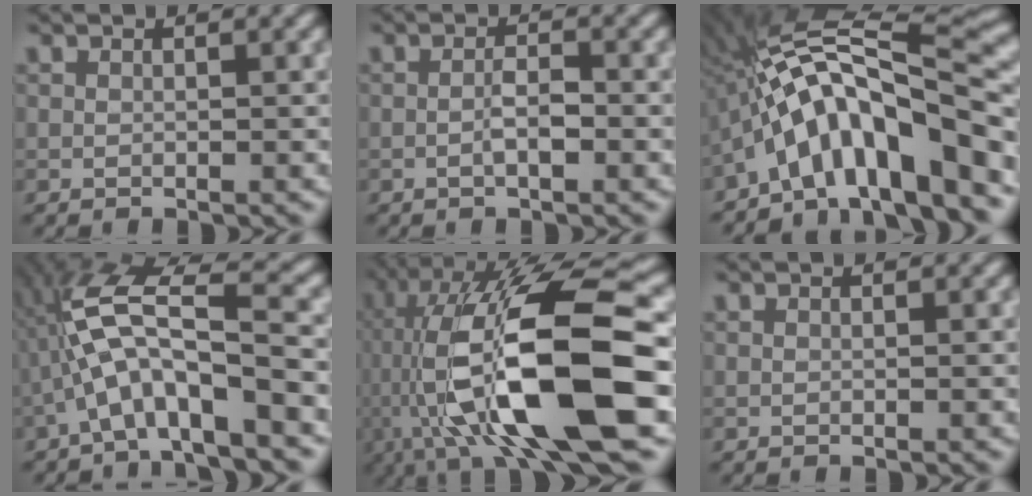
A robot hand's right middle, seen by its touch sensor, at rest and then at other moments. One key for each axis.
{"total": 1.4, "fx": -0.6, "fy": 0.2, "fz": 1.2, "tx": -0.025, "ty": 0.010, "tz": -0.007}
{"total": 13.1, "fx": -5.5, "fy": 3.6, "fz": 11.3, "tx": -0.164, "ty": 0.032, "tz": -0.085}
{"total": 8.3, "fx": -2.1, "fy": 1.9, "fz": 7.8, "tx": -0.147, "ty": 0.034, "tz": -0.034}
{"total": 15.4, "fx": -1.8, "fy": 4.2, "fz": 14.7, "tx": -0.264, "ty": 0.024, "tz": -0.024}
{"total": 0.0}